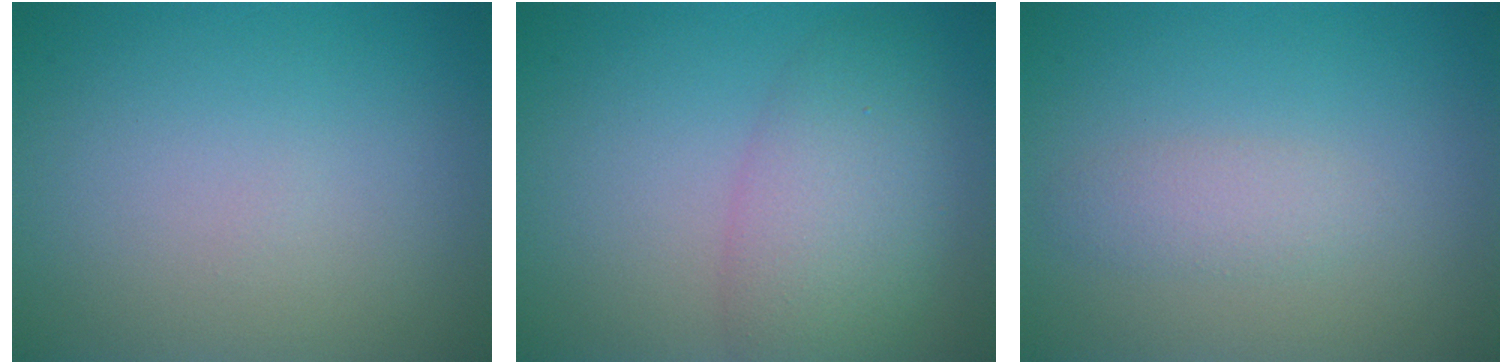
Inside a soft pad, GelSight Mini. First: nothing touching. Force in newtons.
{"total": 5.3, "press": 5.3, "slide": 0.3}
{"total": 1.7, "press": 1.7, "slide": 0.0}